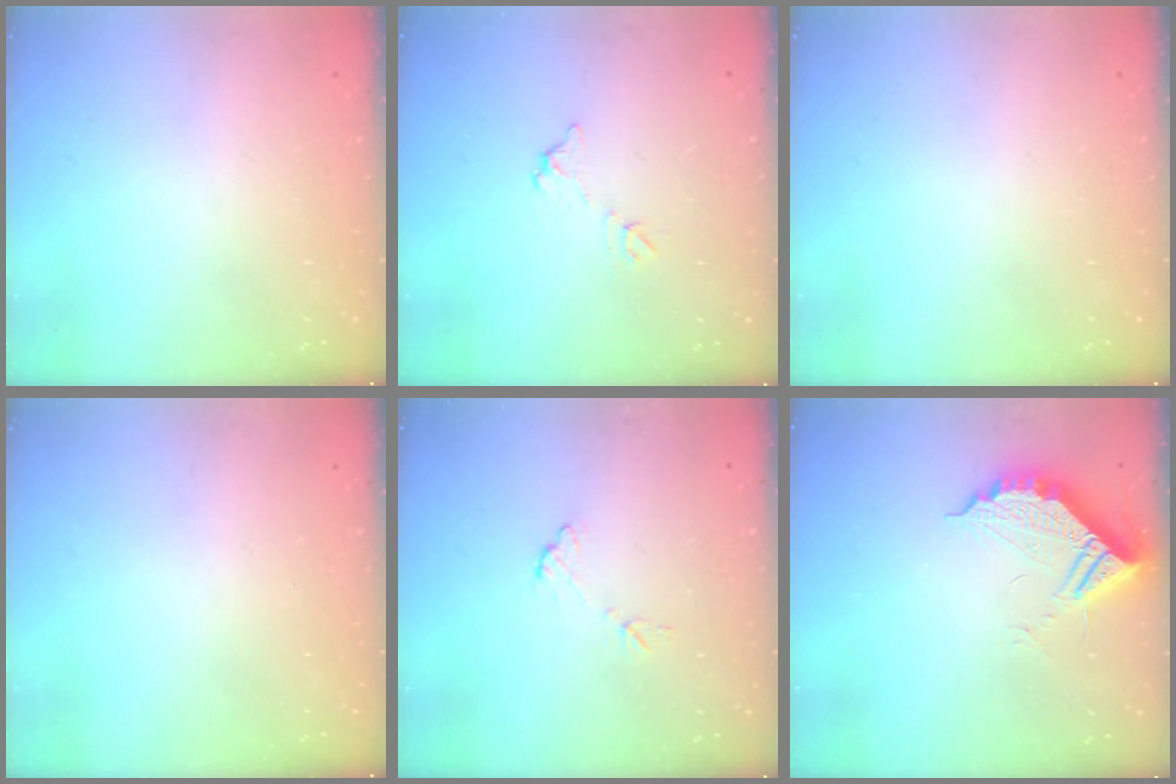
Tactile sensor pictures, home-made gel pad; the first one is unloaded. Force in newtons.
{"total": 5.6, "press": 5.6, "slide": 0.3}
{"total": 0.0}
{"total": 0.0}
{"total": 7.3, "press": 7.3, "slide": 0.3}
{"total": 10.8, "press": 10.7, "slide": 1.0}